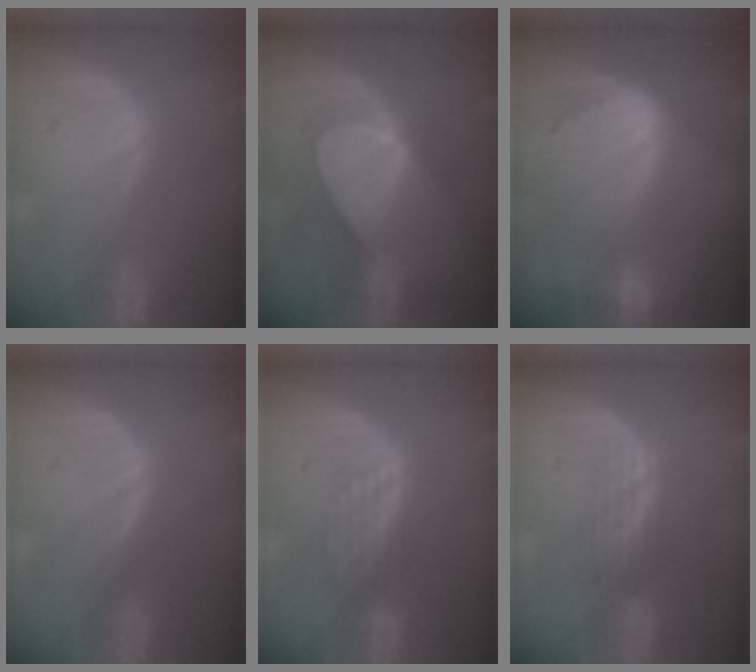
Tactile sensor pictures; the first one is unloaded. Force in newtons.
{"total": 7.6, "press": 7.4, "slide": 1.8}
{"total": 10.3, "press": 8.7, "slide": 5.6}
{"total": 0.0}
{"total": 3.9, "press": 3.3, "slide": 2.1}
{"total": 2.9, "press": 2.6, "slide": 1.3}